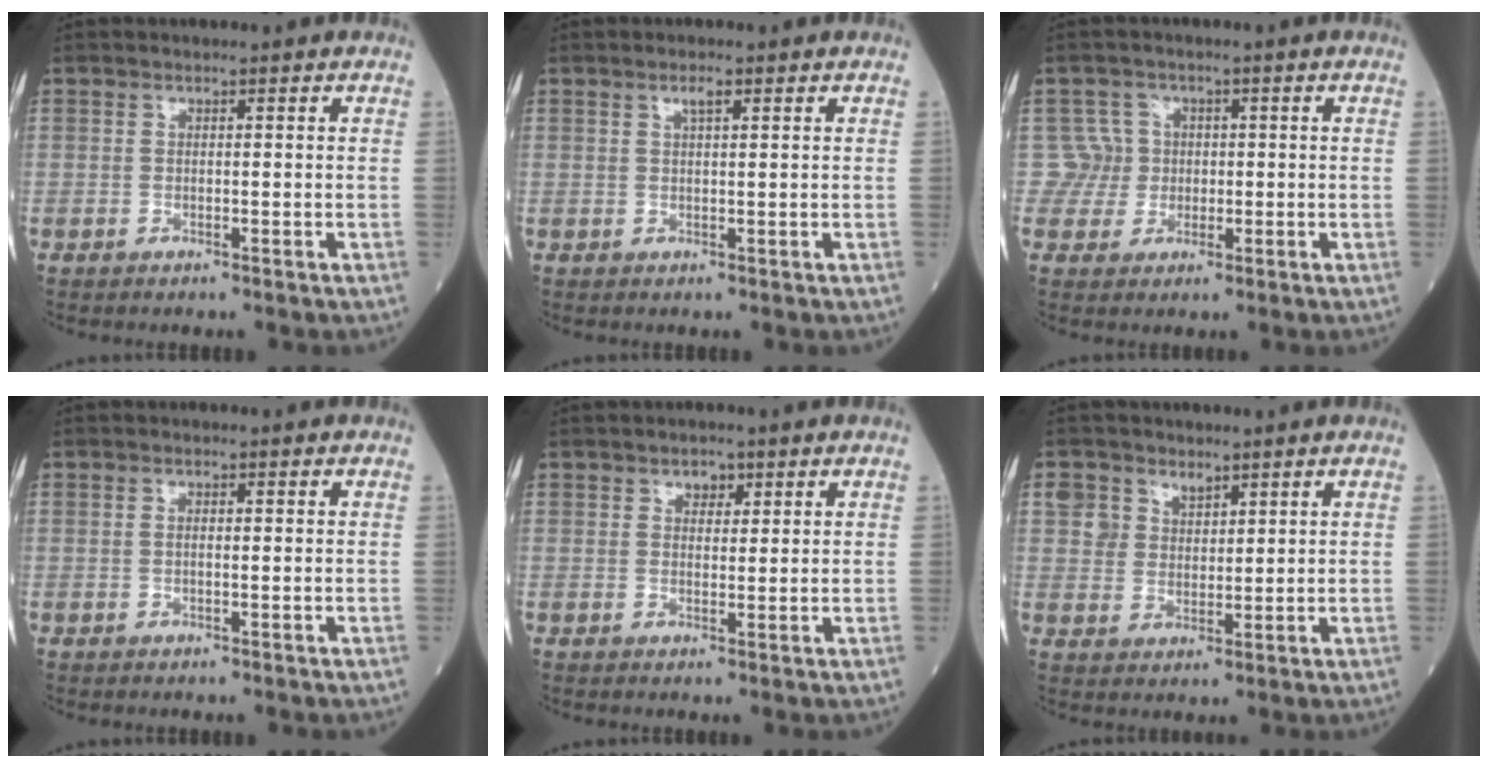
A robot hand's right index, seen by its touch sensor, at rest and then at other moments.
{"total": 1.7, "force": [0.9, 0.3, 1.3], "torque": [-0.026, 0.001, 0.017]}
{"total": 3.8, "force": [0.1, 3.8, -0.7], "torque": [0.030, 0.010, -0.002]}
{"total": 0.8, "force": [0.0, 0.2, 0.8], "torque": [-0.017, 0.001, 0.000]}
{"total": 2.2, "force": [1.3, 1.4, 1.1], "torque": [-0.013, 0.000, 0.019]}
{"total": 4.6, "force": [2.6, 3.7, 0.8], "torque": [-0.011, 0.005, 0.052]}